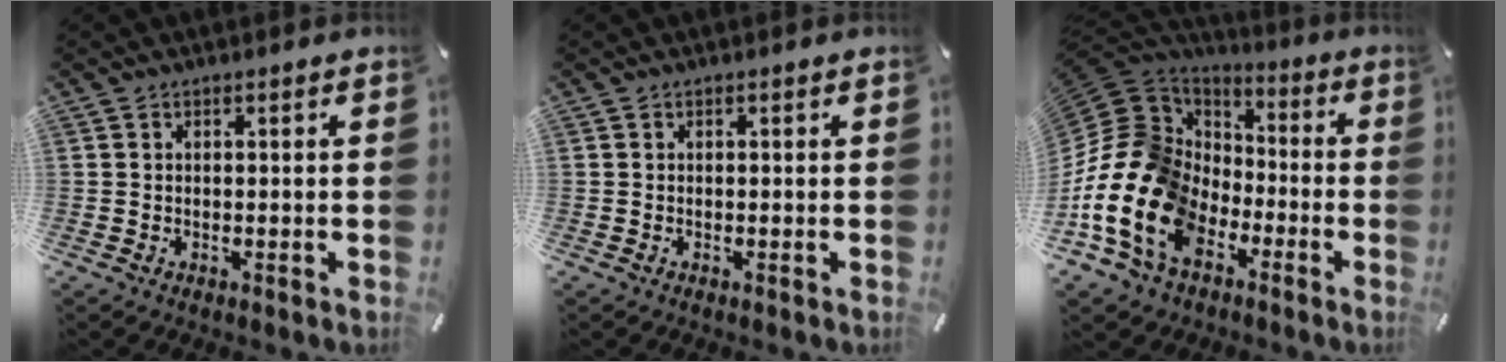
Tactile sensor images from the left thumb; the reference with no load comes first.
{"total": 0.0}
{"total": 19.7, "force": [-7.2, 14.9, 10.7], "torque": [-0.260, 0.009, -0.126]}